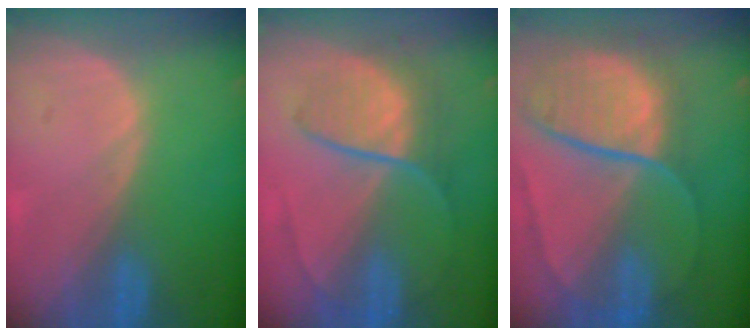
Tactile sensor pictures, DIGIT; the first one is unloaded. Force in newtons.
{"total": 6.8, "press": 6.7, "slide": 1.2}
{"total": 10.8, "press": 9.0, "slide": 6.0}